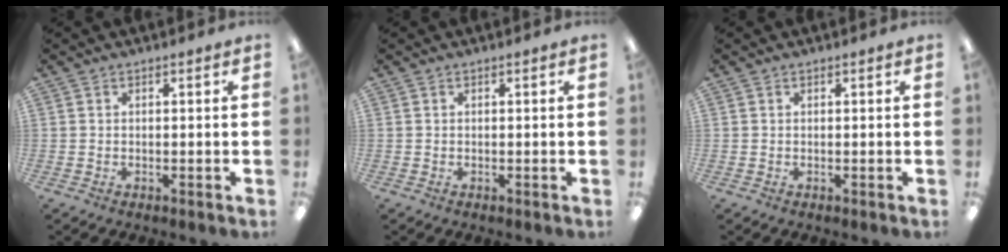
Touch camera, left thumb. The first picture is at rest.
{"total": 0.0}
{"total": 0.0}